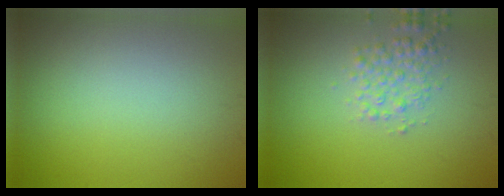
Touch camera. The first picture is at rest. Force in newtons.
{"total": 2.4, "press": 2.4, "slide": 0.1}